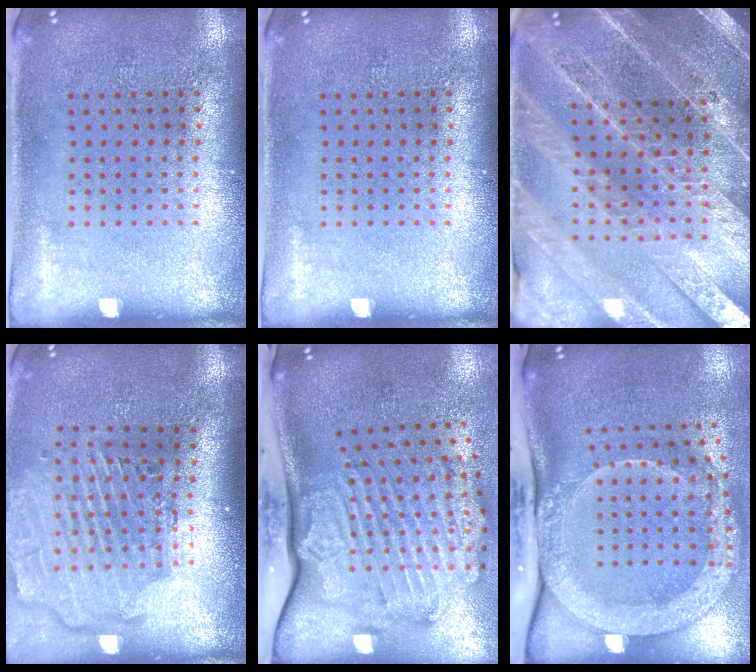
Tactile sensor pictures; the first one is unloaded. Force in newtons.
{"total": 0.0}
{"total": 4.6, "press": 4.1, "slide": 2.0}
{"total": 2.8, "press": 2.3, "slide": 1.6}
{"total": 3.5, "press": 2.6, "slide": 2.4}
{"total": 3.3, "press": 2.3, "slide": 2.3}